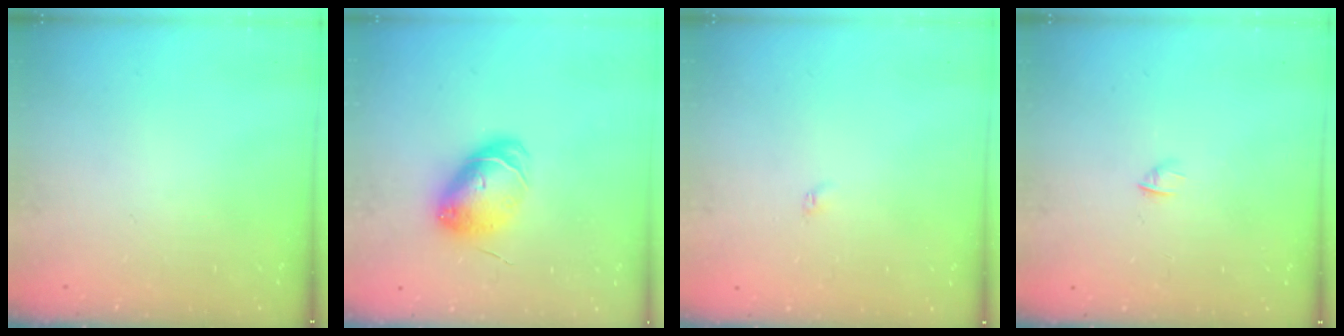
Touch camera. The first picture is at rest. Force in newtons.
{"total": 8.6, "press": 8.5, "slide": 0.7}
{"total": 2.0, "press": 1.9, "slide": 0.4}
{"total": 1.9, "press": 1.8, "slide": 0.5}